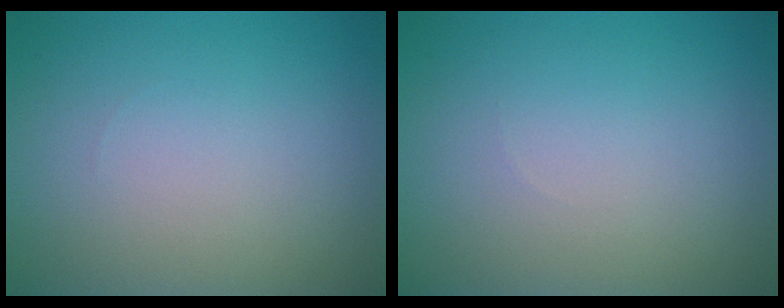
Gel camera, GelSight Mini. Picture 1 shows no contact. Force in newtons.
{"total": 0.0}